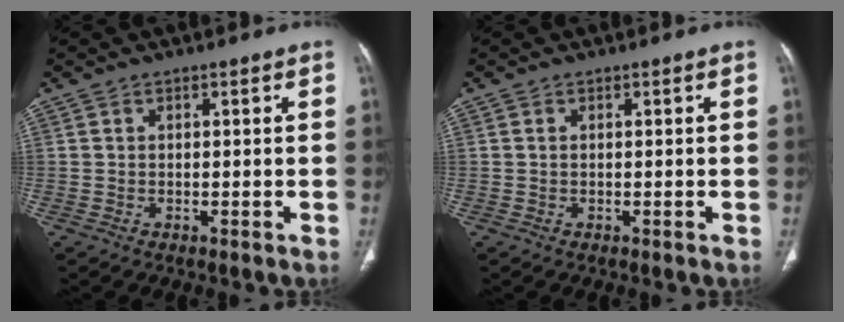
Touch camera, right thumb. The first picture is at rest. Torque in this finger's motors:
{"motor_torque": [-0.08, 0.23, -0.13, 0.47, 0.03]}